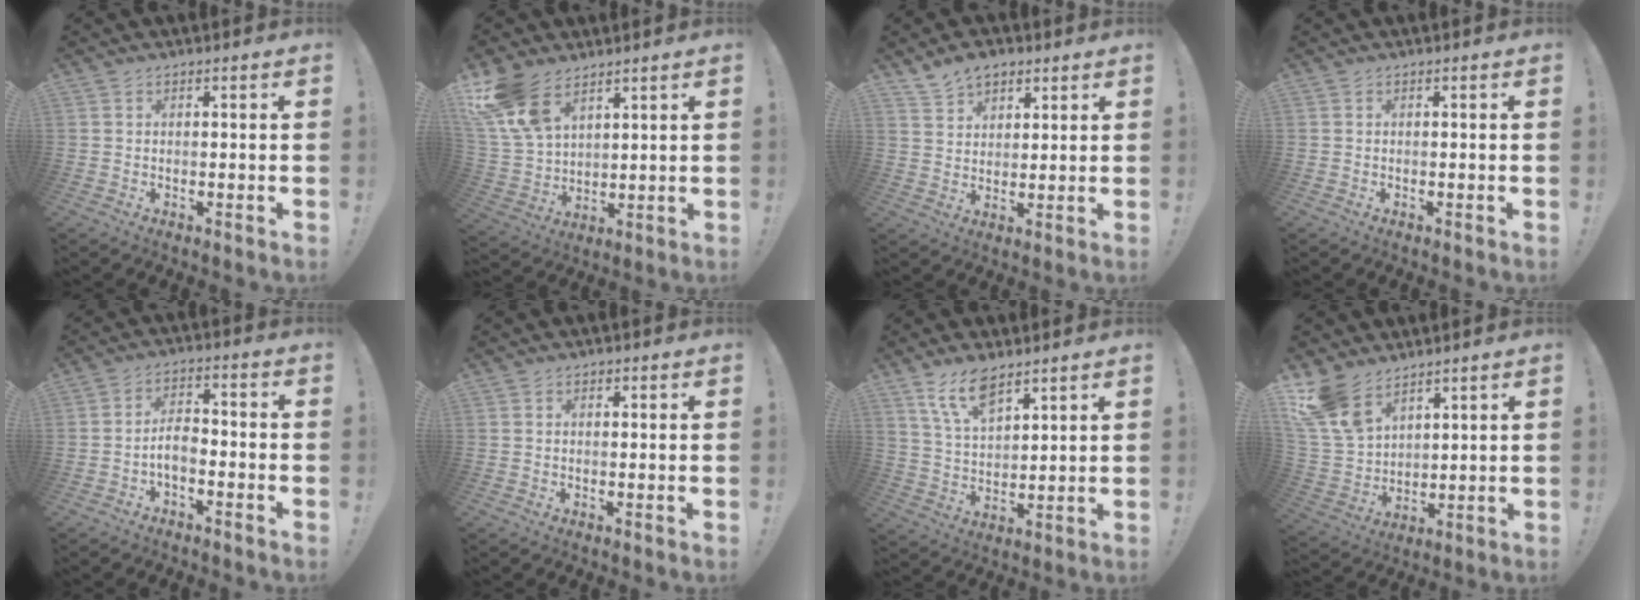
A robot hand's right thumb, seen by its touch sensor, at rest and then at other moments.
{"total": 14.1, "force": [9.1, 7.9, 7.3], "torque": [-0.160, -0.045, 0.178]}
{"total": 7.7, "force": [5.5, 4.8, 2.4], "torque": [-0.037, -0.029, 0.105]}
{"total": 0.0}
{"total": 5.3, "force": [-2.6, 2.6, 3.9], "torque": [-0.080, 0.002, -0.048]}
{"total": 0.6, "force": [0.2, 0.4, 0.3], "torque": [-0.002, 0.000, 0.003]}
{"total": 10.0, "force": [7.4, 4.0, 5.4], "torque": [-0.104, -0.038, 0.141]}
{"total": 13.7, "force": [9.6, 7.8, 5.9], "torque": [-0.136, -0.053, 0.190]}